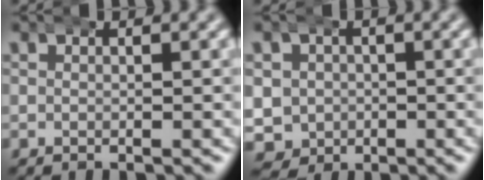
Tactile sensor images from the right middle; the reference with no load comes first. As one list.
[{"total": 9.1, "force": [-1.5, 8.5, 2.9], "torque": [-0.079, -0.031, -0.025]}]